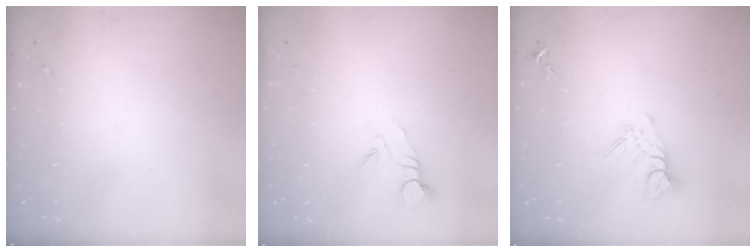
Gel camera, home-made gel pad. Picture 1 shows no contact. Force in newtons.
{"total": 3.7, "press": 3.7, "slide": 0.2}
{"total": 8.8, "press": 8.7, "slide": 0.7}